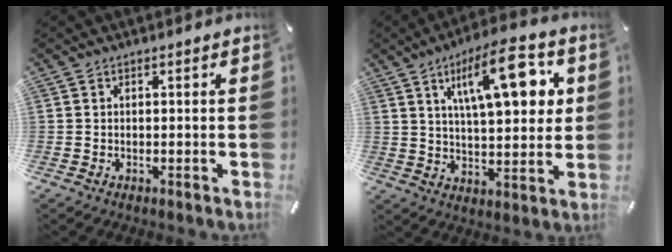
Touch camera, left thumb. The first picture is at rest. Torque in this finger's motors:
{"motor_torque": [2.60, 2.41, 2.08, -0.69, 0.24]}